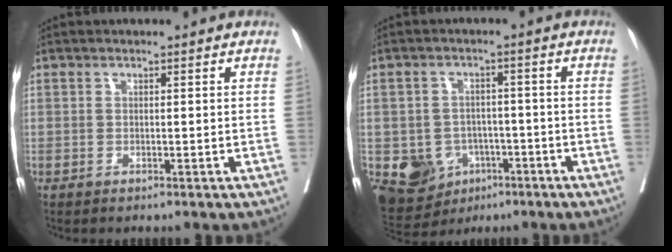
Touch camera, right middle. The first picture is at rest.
{"total": 8.2, "force": [-3.3, 6.9, 2.8], "torque": [-0.054, 0.008, -0.040]}